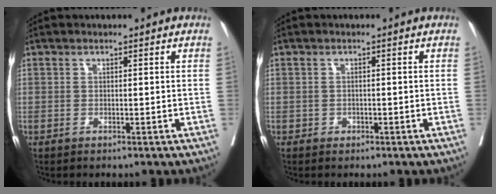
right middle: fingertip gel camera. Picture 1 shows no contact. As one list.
[{"total": 0.8, "force": [-0.3, 0.7, 0.1], "torque": [-0.002, 0.003, -0.006]}]